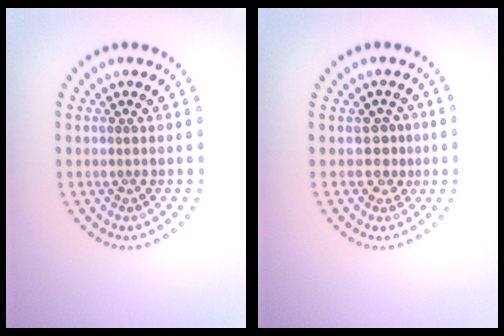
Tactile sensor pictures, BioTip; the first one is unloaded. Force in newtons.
{"total": 2.0, "press": 1.5, "slide": 1.4}